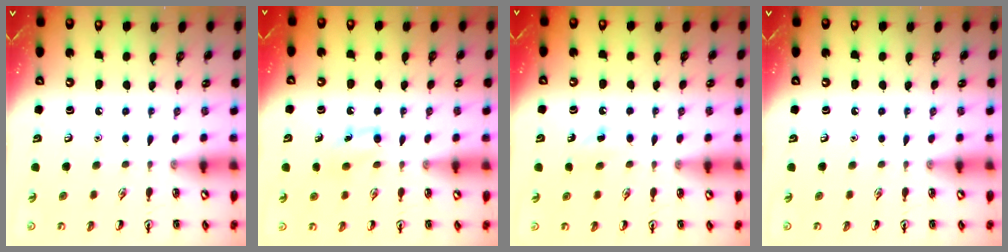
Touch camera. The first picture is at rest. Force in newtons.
{"total": 6.6, "press": 6.2, "slide": 2.1}
{"total": 2.8, "press": 2.6, "slide": 0.9}
{"total": 0.0}